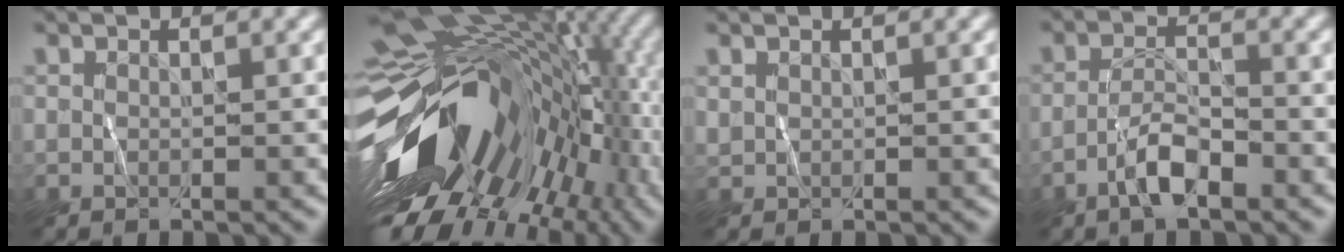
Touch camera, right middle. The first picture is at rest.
{"total": 16.7, "force": [-1.7, 10.5, 12.8], "torque": [-0.195, -0.010, -0.024]}
{"total": 0.5, "force": [0.4, 0.3, 0.1], "torque": [-0.001, 0.000, 0.008]}
{"total": 2.9, "force": [-1.8, 0.8, 2.1], "torque": [-0.041, 0.009, -0.039]}